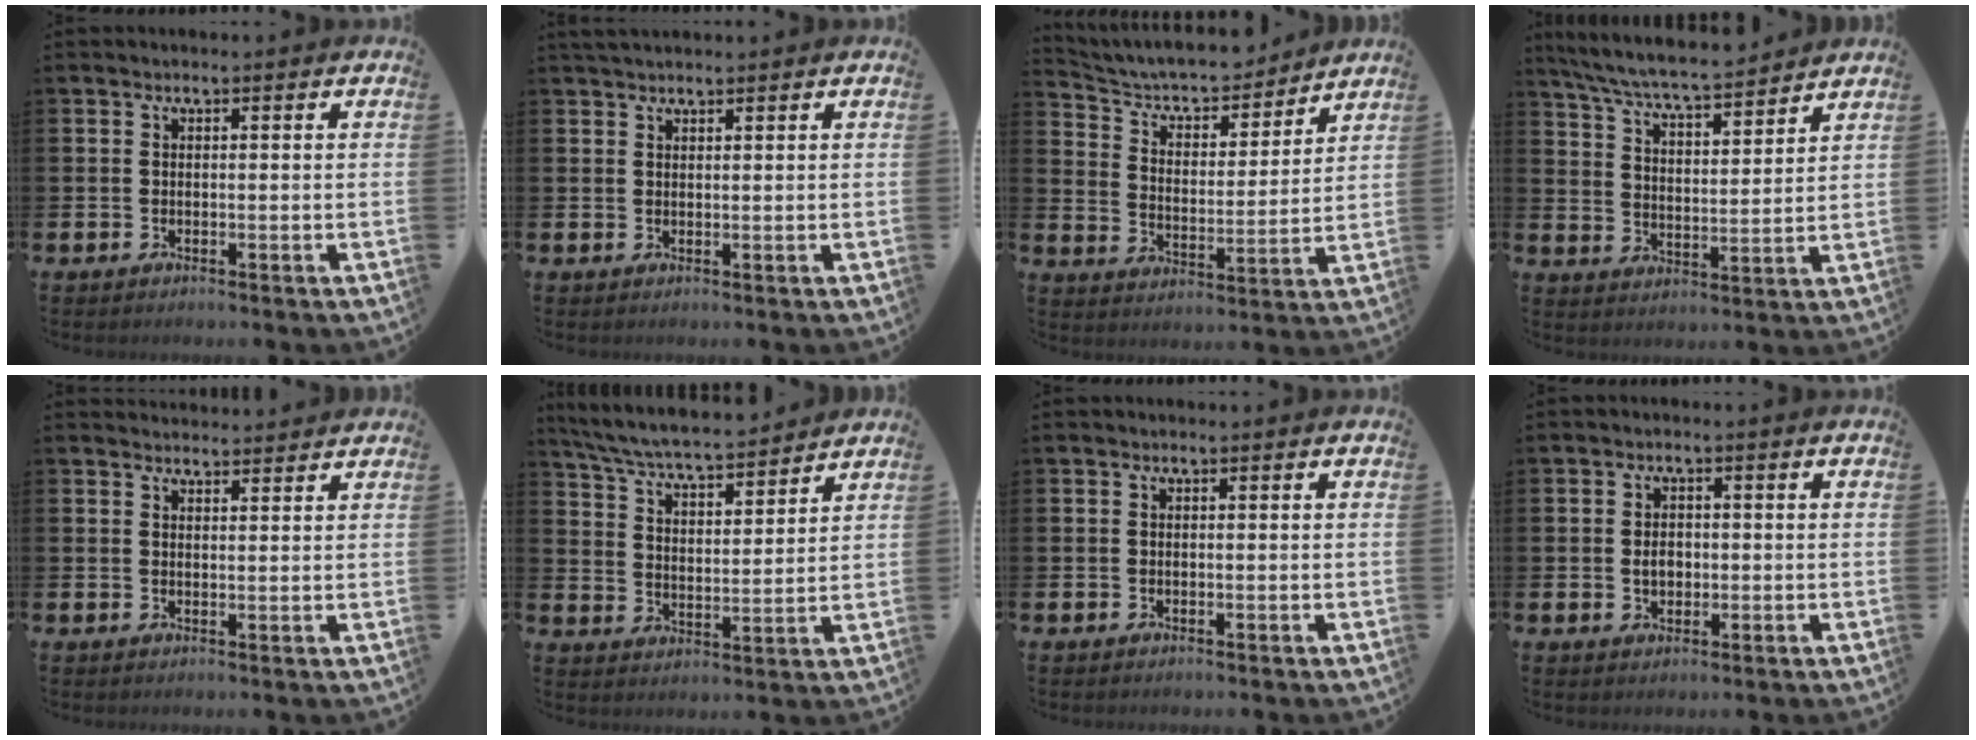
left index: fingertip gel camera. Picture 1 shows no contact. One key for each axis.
{"total": 1.7, "fx": 1.6, "fy": 0.4, "fz": 0.4, "tx": 0.000, "ty": -0.001, "tz": 0.027}
{"total": 6.8, "fx": 6.4, "fy": 1.9, "fz": 1.3, "tx": -0.060, "ty": -0.049, "tz": 0.107}
{"total": 7.3, "fx": 6.9, "fy": 0.4, "fz": 2.1, "tx": -0.073, "ty": -0.044, "tz": 0.123}
{"total": 2.5, "fx": 2.5, "fy": 0.3, "fz": -0.1, "tx": 0.004, "ty": -0.015, "tz": 0.044}
{"total": 6.9, "fx": 6.6, "fy": 0.6, "fz": 1.8, "tx": -0.067, "ty": -0.047, "tz": 0.116}
{"total": 0.0}
{"total": 2.4, "fx": -0.1, "fy": 1.8, "fz": 1.6, "tx": -0.016, "ty": 0.001, "tz": -0.008}